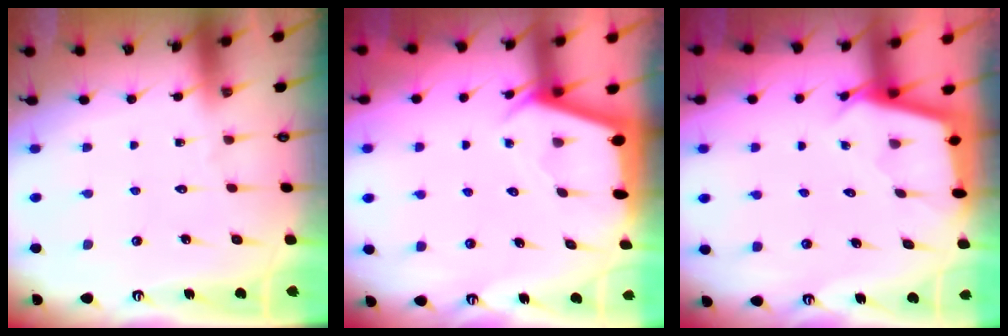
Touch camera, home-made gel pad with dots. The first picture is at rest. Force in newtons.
{"total": 2.5, "press": 2.5, "slide": 0.4}
{"total": 2.4, "press": 2.4, "slide": 0.2}